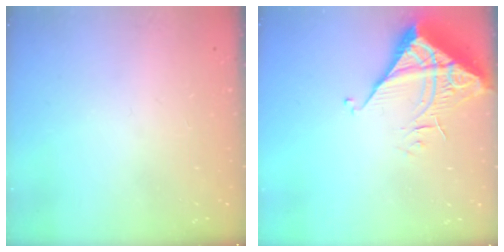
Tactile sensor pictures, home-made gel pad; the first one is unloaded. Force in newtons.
{"total": 6.7, "press": 6.7, "slide": 0.7}